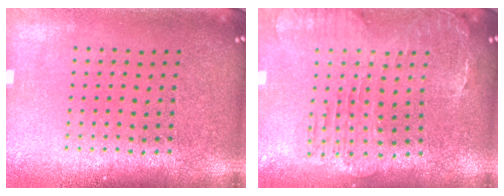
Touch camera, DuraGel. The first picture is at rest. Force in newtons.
{"total": 1.2, "press": 1.1, "slide": 0.4}